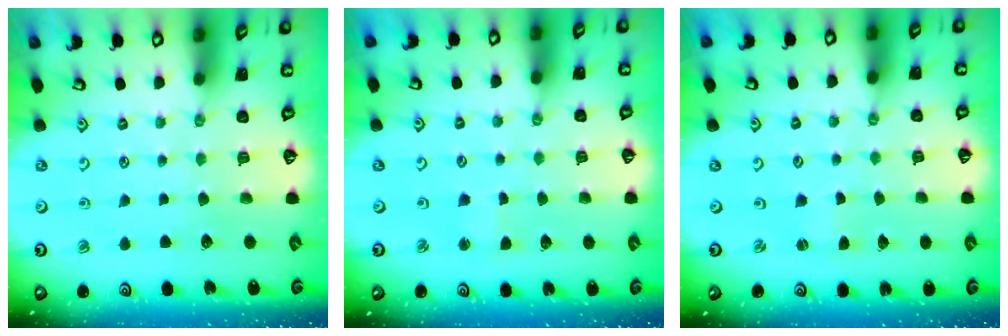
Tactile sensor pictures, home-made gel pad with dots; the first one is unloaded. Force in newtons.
{"total": 1.8, "press": 1.8, "slide": 0.2}
{"total": 0.8, "press": 0.8, "slide": 0.2}